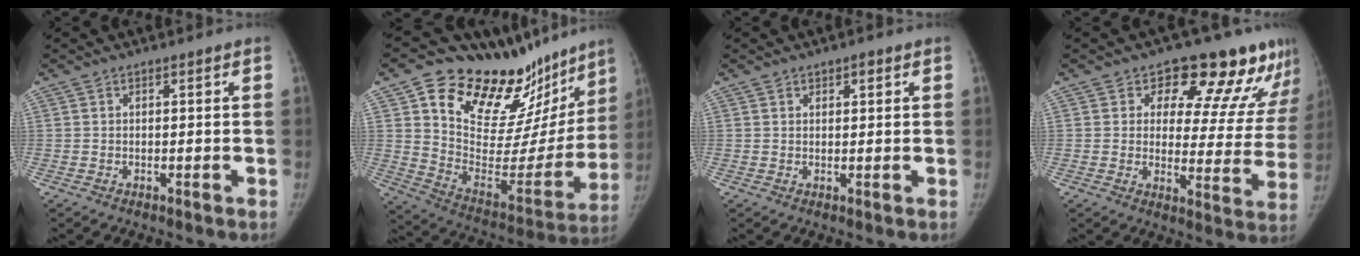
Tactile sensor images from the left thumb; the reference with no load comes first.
{"total": 29.4, "force": [20.4, 14.1, 15.8], "torque": [-0.193, -0.089, 0.312]}
{"total": 1.7, "force": [1.0, 0.9, 1.0], "torque": [-0.006, -0.003, 0.014]}
{"total": 16.2, "force": [11.9, 7.5, 7.9], "torque": [-0.029, -0.077, 0.133]}